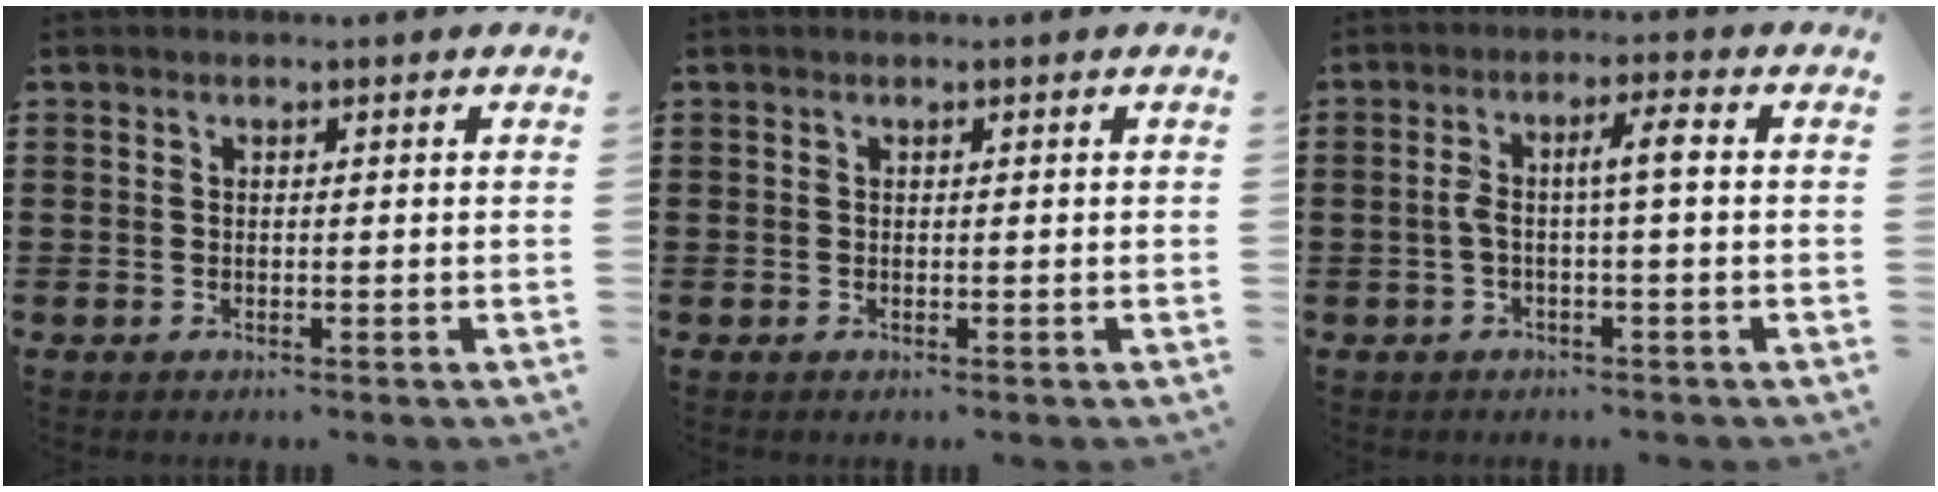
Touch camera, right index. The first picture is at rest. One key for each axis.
{"total": 0.0}
{"total": 4.3, "fx": -0.3, "fy": 0.4, "fz": 4.3, "tx": -0.088, "ty": 0.003, "tz": -0.015}